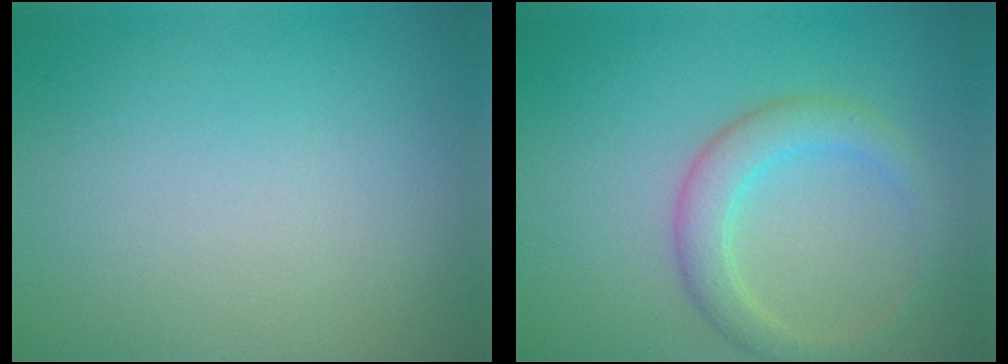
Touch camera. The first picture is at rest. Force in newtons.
{"total": 3.1, "press": 3.1, "slide": 0.2}